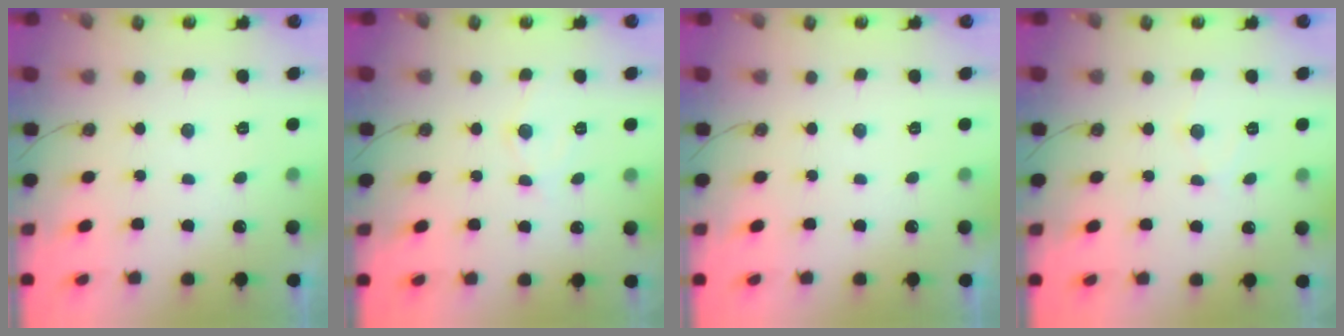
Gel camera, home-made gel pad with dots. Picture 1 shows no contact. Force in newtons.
{"total": 5.7, "press": 5.7, "slide": 0.9}
{"total": 0.0}
{"total": 6.3, "press": 6.3, "slide": 0.8}